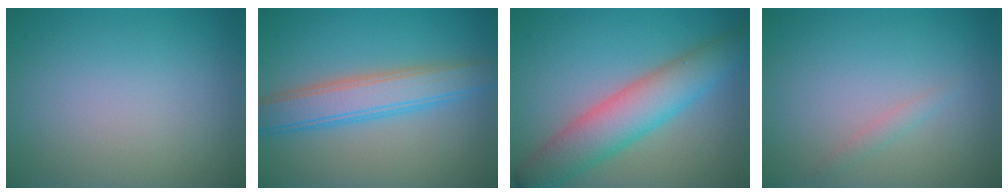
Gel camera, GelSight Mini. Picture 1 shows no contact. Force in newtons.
{"total": 4.9, "press": 4.9, "slide": 0.1}
{"total": 6.5, "press": 6.5, "slide": 0.1}
{"total": 0.8, "press": 0.8, "slide": 0.0}